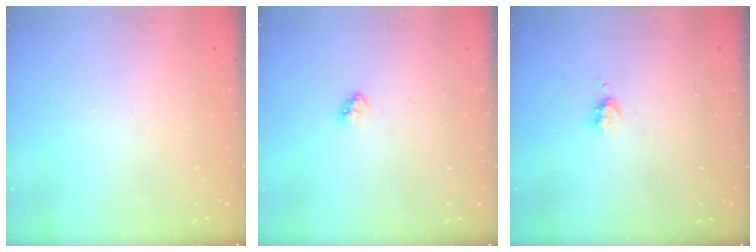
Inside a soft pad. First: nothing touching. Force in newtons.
{"total": 3.1, "press": 3.1, "slide": 0.2}
{"total": 3.4, "press": 3.3, "slide": 0.5}